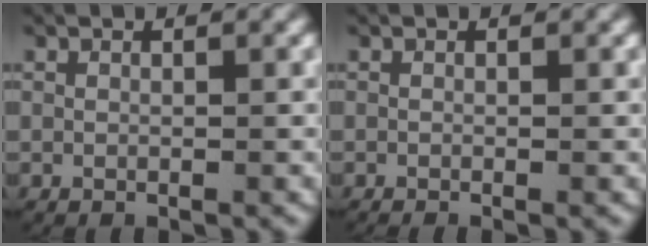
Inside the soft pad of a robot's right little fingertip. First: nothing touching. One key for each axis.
{"total": 0.6, "fx": -0.5, "fy": 0.1, "fz": 0.2, "tx": -0.003, "ty": -0.003, "tz": -0.008}